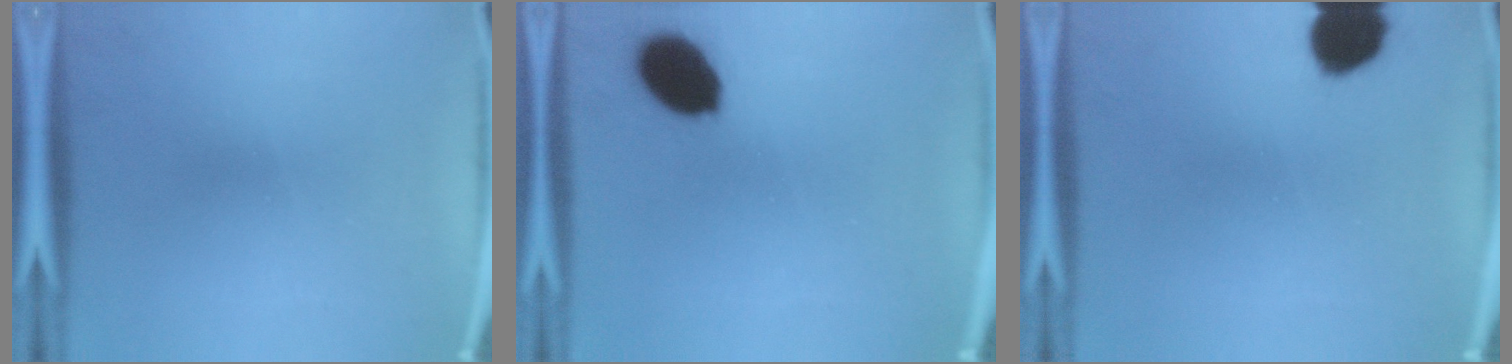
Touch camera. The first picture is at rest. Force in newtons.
{"total": 11.9}
{"total": 9.9}